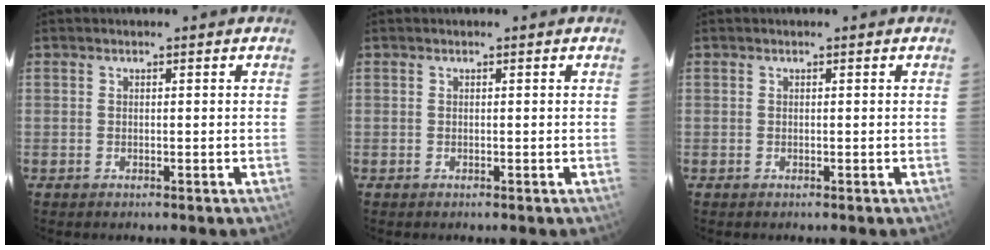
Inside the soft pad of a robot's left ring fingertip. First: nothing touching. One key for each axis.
{"total": 0.0}
{"total": 0.0}